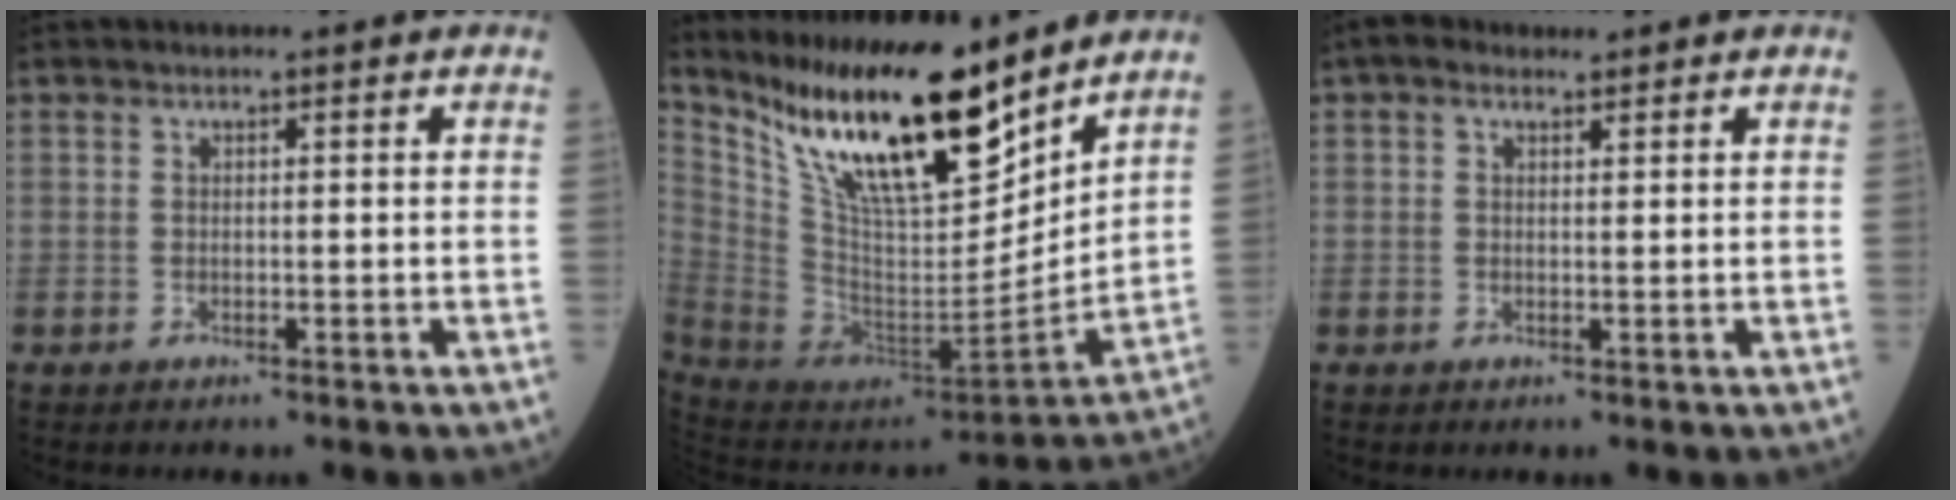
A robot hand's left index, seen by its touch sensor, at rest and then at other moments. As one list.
[{"total": 22.1, "force": [17.0, 4.4, 13.4], "torque": [-0.231, -0.014, 0.311]}, {"total": 2.1, "force": [1.4, 1.2, 1.1], "torque": [-0.028, 0.021, 0.022]}]